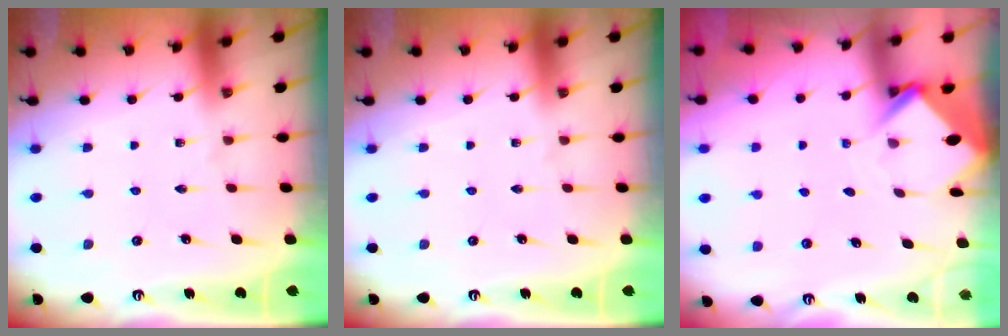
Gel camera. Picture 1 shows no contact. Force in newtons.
{"total": 0.0}
{"total": 3.8, "press": 3.8, "slide": 0.2}